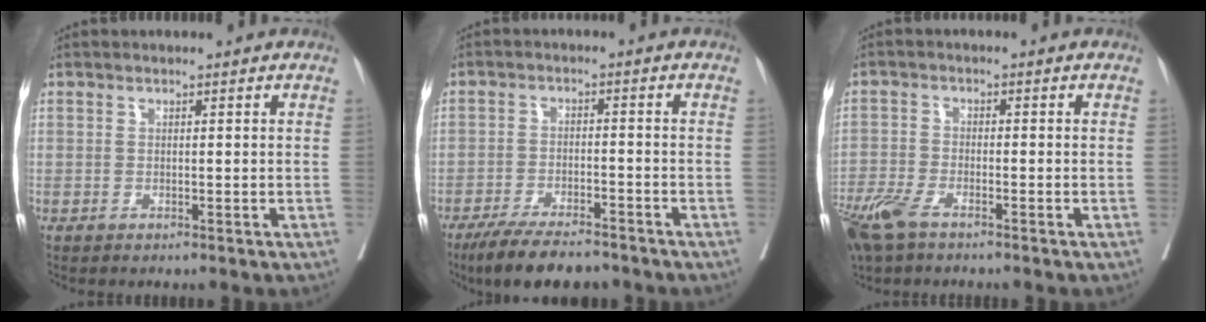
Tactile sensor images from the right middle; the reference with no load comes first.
{"total": 10.3, "force": [-8.7, 1.9, 5.2], "torque": [-0.085, -0.021, -0.140]}
{"total": 7.2, "force": [-5.1, 2.4, 4.4], "torque": [-0.094, -0.014, -0.099]}